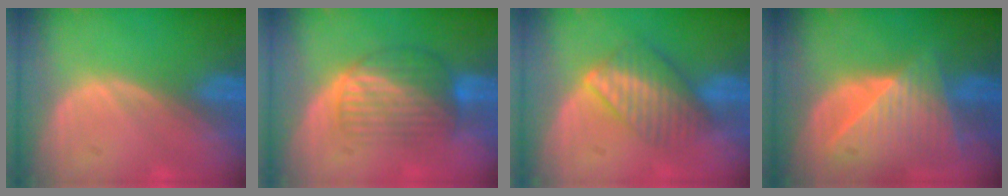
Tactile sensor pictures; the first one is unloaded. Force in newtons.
{"total": 6.7, "press": 6.4, "slide": 1.9}
{"total": 6.5, "press": 6.1, "slide": 2.4}
{"total": 9.0, "press": 8.1, "slide": 4.1}